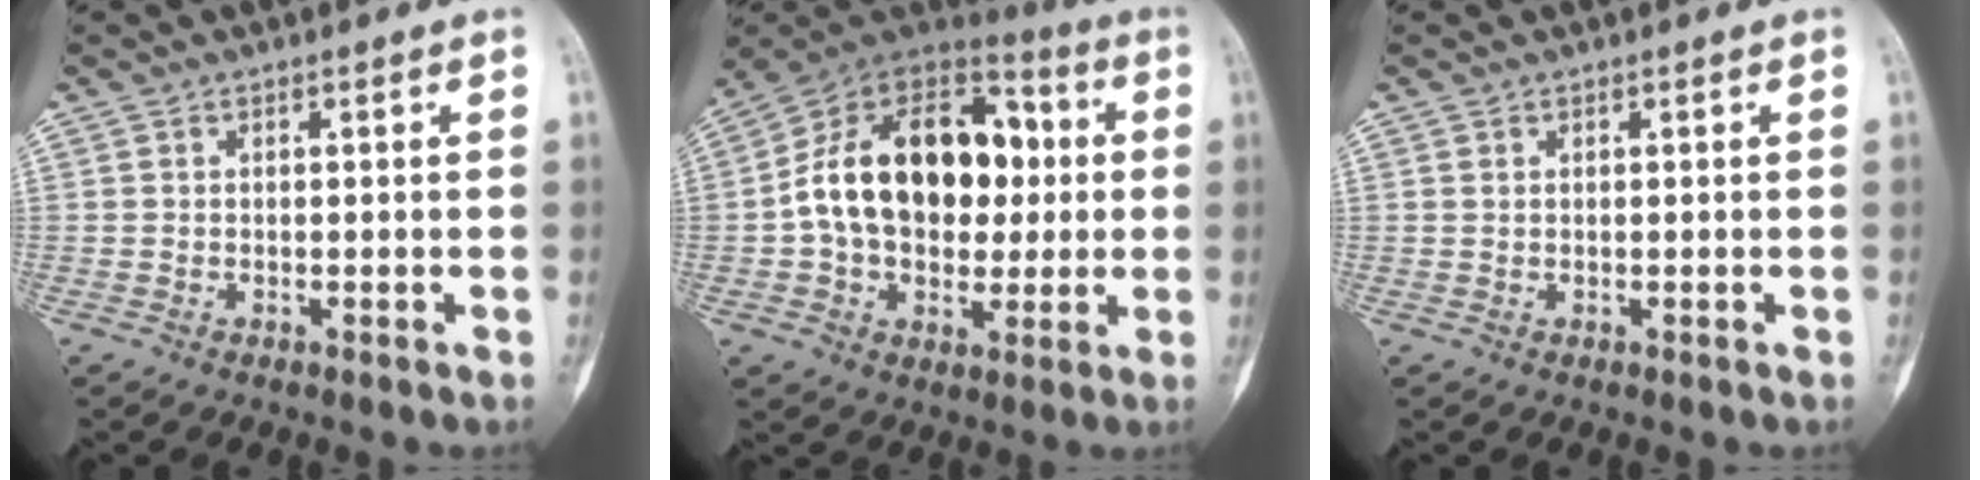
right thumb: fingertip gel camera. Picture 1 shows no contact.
{"total": 24.2, "force": [1.2, 16.2, 17.9], "torque": [-0.267, 0.033, 0.021]}
{"total": 0.0}